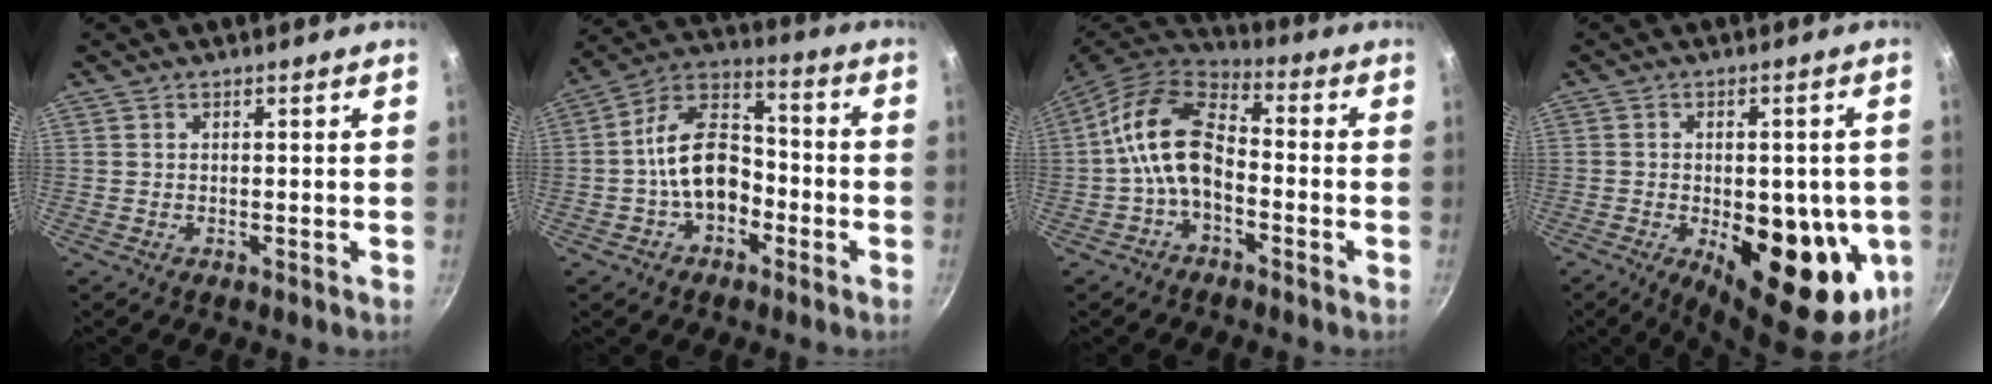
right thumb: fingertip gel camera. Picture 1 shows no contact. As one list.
[{"total": 13.2, "force": [-3.1, 9.0, 9.2], "torque": [-0.120, 0.054, -0.066]}, {"total": 11.8, "force": [-2.5, 7.3, 8.9], "torque": [-0.150, 0.044, -0.062]}, {"total": 20.5, "force": [-4.4, 9.7, 17.5], "torque": [-0.190, -0.012, -0.046]}]